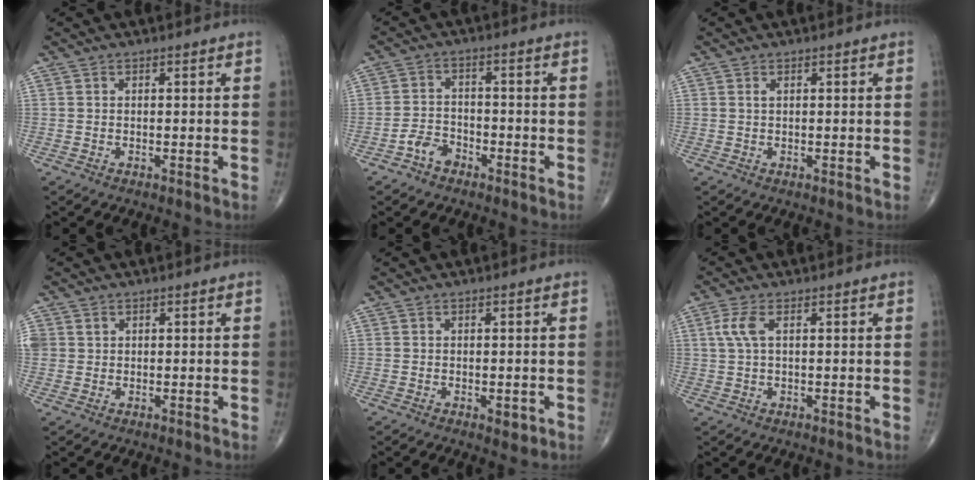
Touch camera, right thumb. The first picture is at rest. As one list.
[{"total": 4.2, "force": [-2.7, 2.8, 1.6], "torque": [-0.016, 0.025, -0.051]}, {"total": 0.6, "force": [0.2, 0.2, 0.4], "torque": [-0.010, 0.004, 0.005]}, {"total": 2.6, "force": [0.8, 2.3, 0.8], "torque": [-0.011, 0.002, 0.021]}, {"total": 1.9, "force": [-0.6, 1.0, 1.5], "torque": [-0.012, -0.002, -0.005]}, {"total": 3.7, "force": [1.0, 1.4, 3.3], "torque": [-0.090, 0.012, 0.021]}]